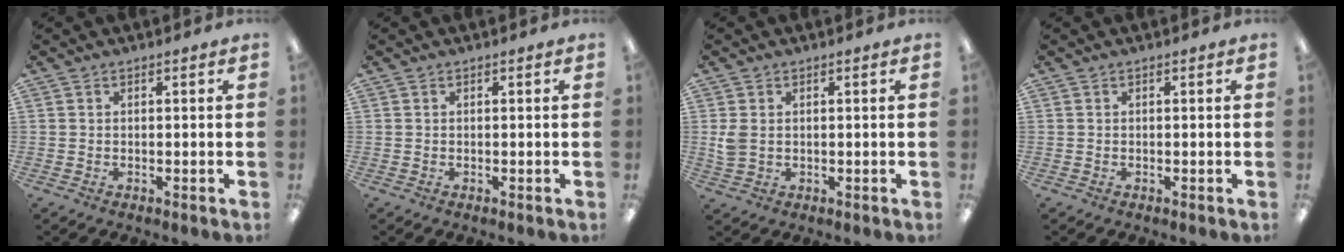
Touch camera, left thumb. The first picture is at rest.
{"total": 0.0}
{"total": 3.6, "force": [0.6, 2.5, 2.5], "torque": [-0.048, 0.000, 0.008]}
{"total": 0.0}